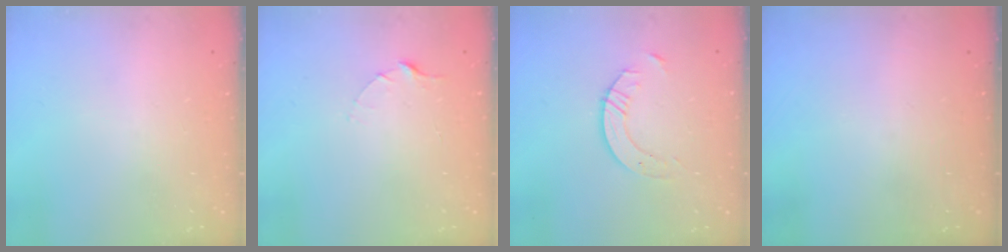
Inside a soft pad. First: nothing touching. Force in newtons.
{"total": 2.5, "press": 2.5, "slide": 0.3}
{"total": 5.3, "press": 5.3, "slide": 0.6}
{"total": 0.0}